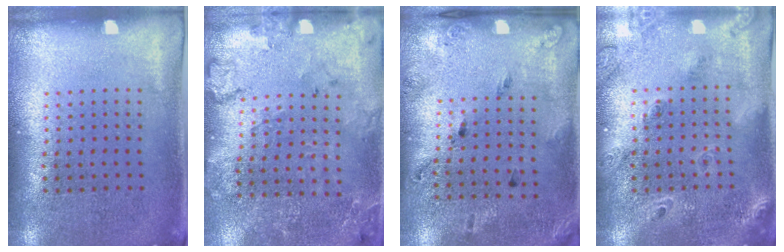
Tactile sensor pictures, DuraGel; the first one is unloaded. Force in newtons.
{"total": 1.8, "press": 1.7, "slide": 0.5}
{"total": 1.8, "press": 1.1, "slide": 1.5}
{"total": 2.0, "press": 1.7, "slide": 0.9}